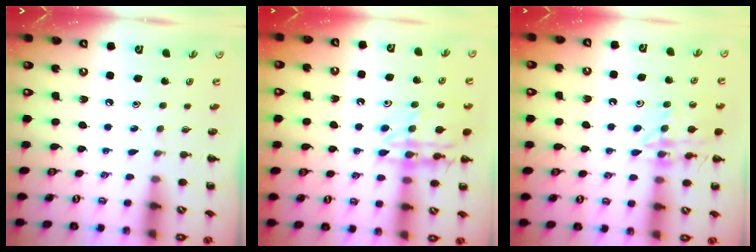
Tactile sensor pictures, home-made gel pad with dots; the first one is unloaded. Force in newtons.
{"total": 15.4, "press": 15.3, "slide": 1.8}
{"total": 14.8, "press": 14.7, "slide": 1.2}